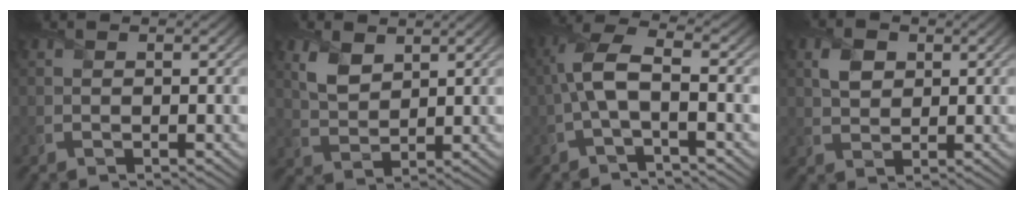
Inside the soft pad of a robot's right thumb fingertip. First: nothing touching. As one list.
[{"total": 4.6, "force": [2.5, 2.8, 2.6], "torque": [-0.071, -0.004, 0.052]}, {"total": 5.7, "force": [-0.8, 1.9, 5.3], "torque": [-0.125, 0.014, -0.023]}, {"total": 3.3, "force": [1.2, 2.4, 1.9], "torque": [-0.046, 0.003, 0.021]}]